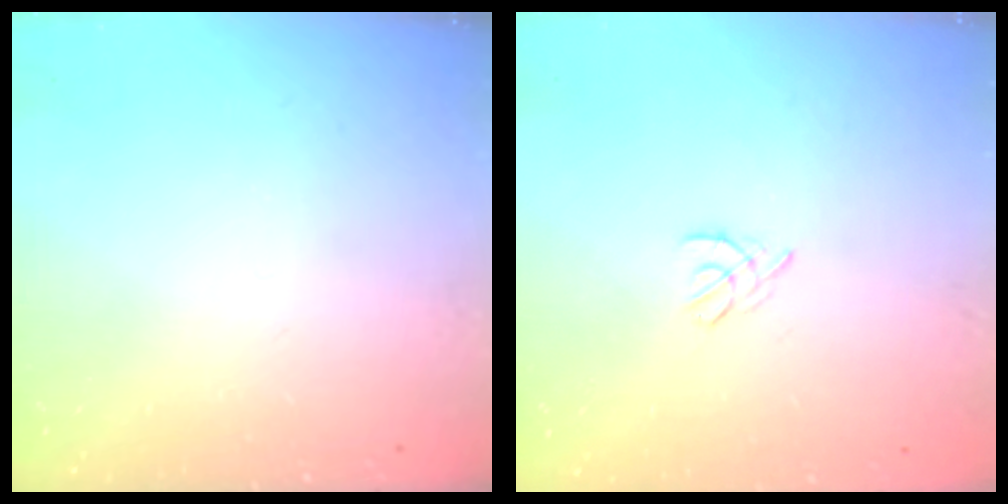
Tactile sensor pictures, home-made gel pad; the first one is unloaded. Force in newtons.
{"total": 2.0, "press": 1.9, "slide": 0.5}